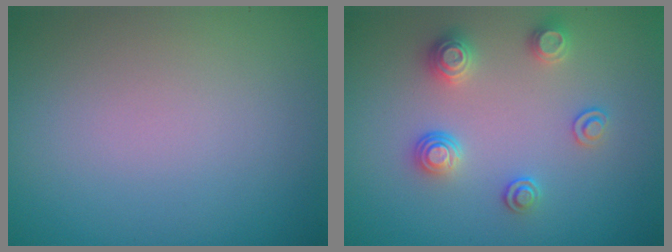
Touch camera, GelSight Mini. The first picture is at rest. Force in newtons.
{"total": 2.6, "press": 2.6, "slide": 0.4}